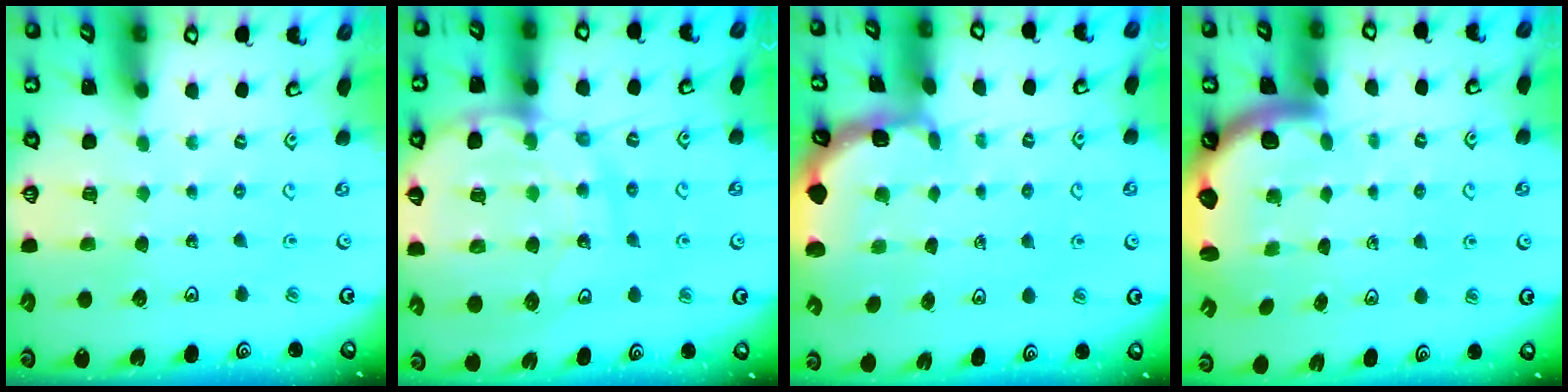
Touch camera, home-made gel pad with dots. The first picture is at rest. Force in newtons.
{"total": 19.4, "press": 19.2, "slide": 3.3}
{"total": 1.9, "press": 1.9, "slide": 0.2}
{"total": 3.0, "press": 2.9, "slide": 0.4}